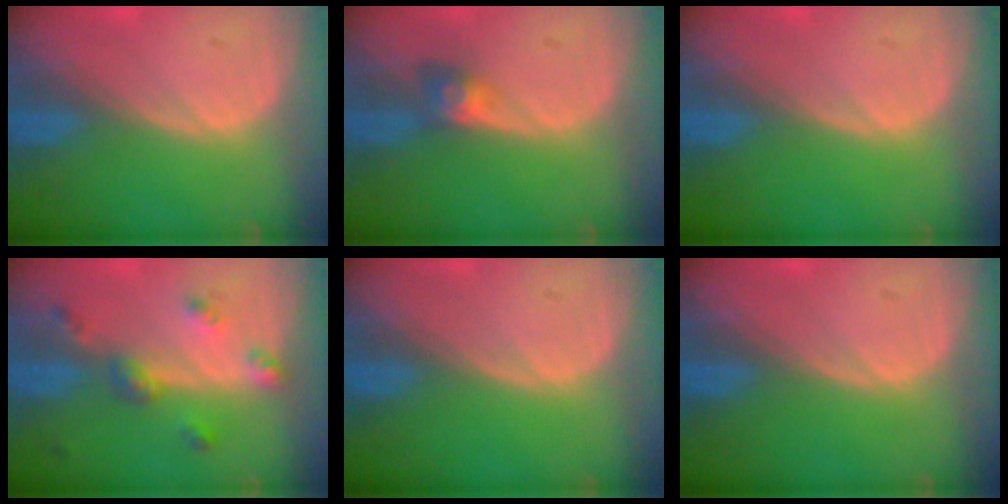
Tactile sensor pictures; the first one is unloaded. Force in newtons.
{"total": 3.0, "press": 2.7, "slide": 1.4}
{"total": 0.0}
{"total": 4.9, "press": 4.5, "slide": 2.0}
{"total": 0.0}
{"total": 0.0}